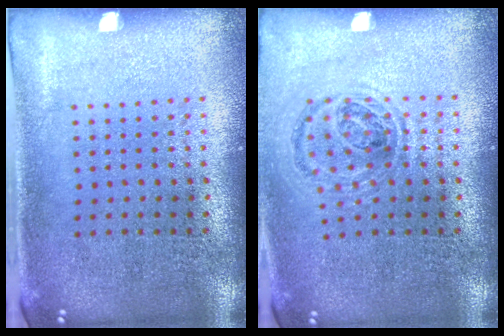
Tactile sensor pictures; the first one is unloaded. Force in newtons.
{"total": 0.9, "press": 0.9, "slide": 0.1}